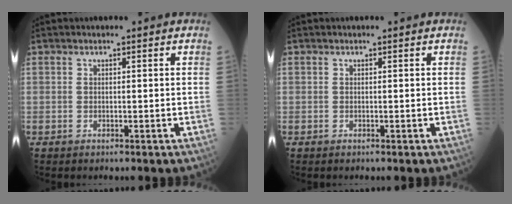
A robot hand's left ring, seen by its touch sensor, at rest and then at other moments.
{"total": 0.0}